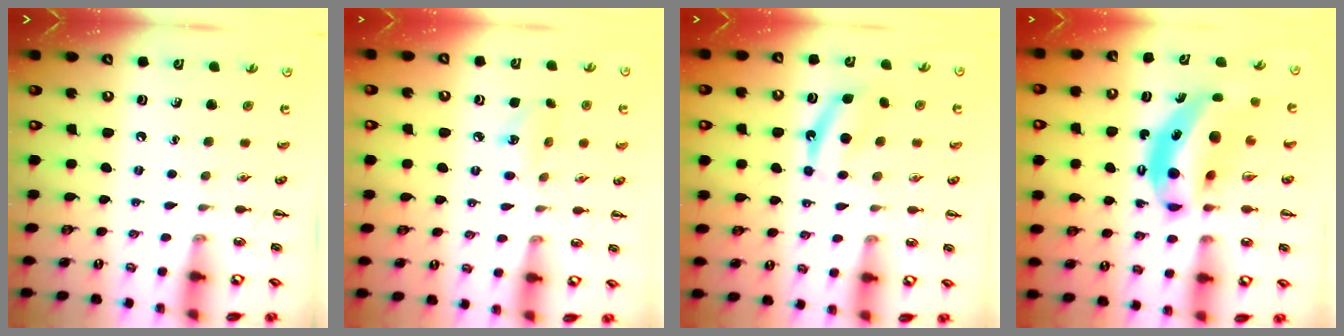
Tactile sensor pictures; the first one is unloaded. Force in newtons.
{"total": 6.3, "press": 6.2, "slide": 1.2}
{"total": 6.9, "press": 6.7, "slide": 1.3}
{"total": 10.8, "press": 10.4, "slide": 2.7}